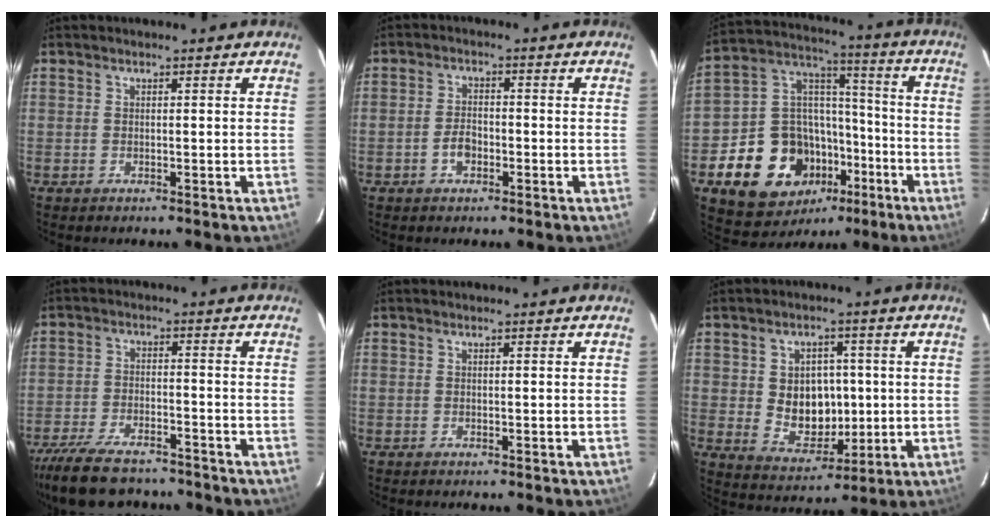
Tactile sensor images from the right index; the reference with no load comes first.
{"total": 3.4, "force": [-1.5, 2.1, 2.1], "torque": [-0.042, 0.007, -0.026]}
{"total": 19.5, "force": [-8.7, 15.3, 8.5], "torque": [-0.189, 0.057, -0.110]}
{"total": 15.7, "force": [-12.9, 5.5, 7.1], "torque": [-0.163, -0.018, -0.209]}
{"total": 0.0}
{"total": 9.4, "force": [0.1, 7.7, 5.4], "torque": [-0.108, 0.006, 0.023]}